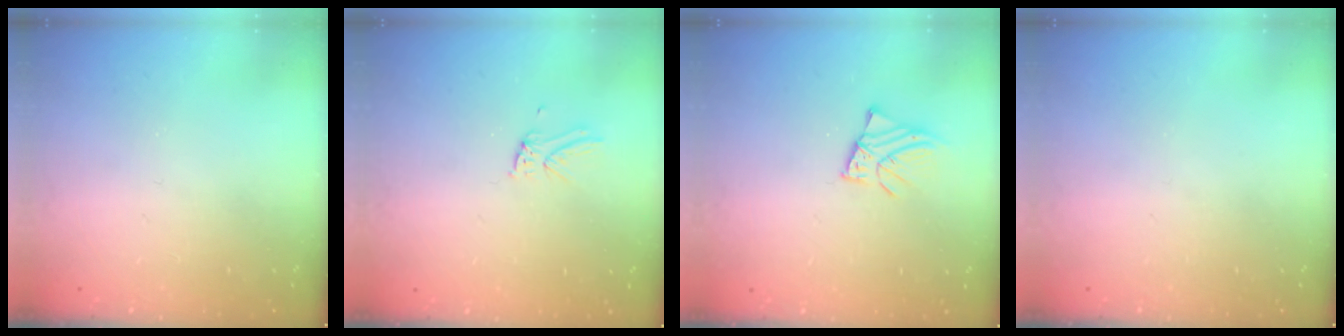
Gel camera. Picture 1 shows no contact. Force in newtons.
{"total": 4.0, "press": 4.0, "slide": 0.2}
{"total": 2.9, "press": 2.9, "slide": 0.2}
{"total": 0.0}